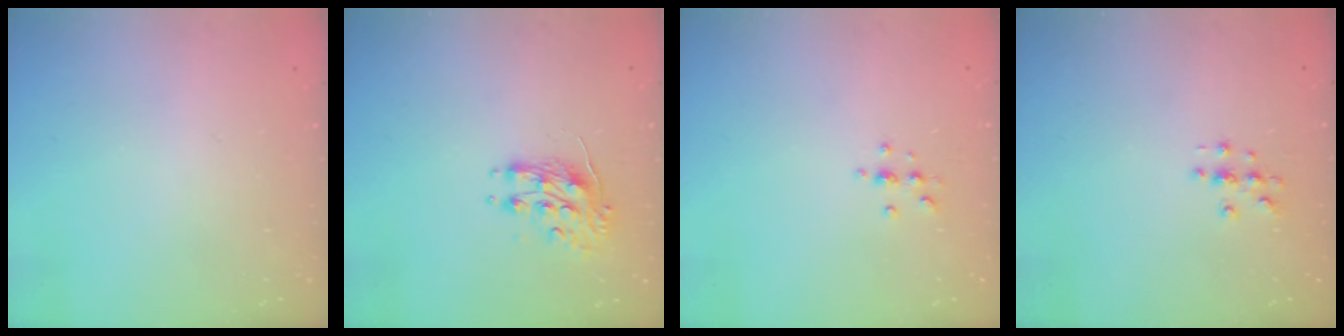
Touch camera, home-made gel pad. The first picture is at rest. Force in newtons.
{"total": 8.4, "press": 8.3, "slide": 0.4}
{"total": 2.9, "press": 2.9, "slide": 0.4}
{"total": 2.7, "press": 2.7, "slide": 0.3}